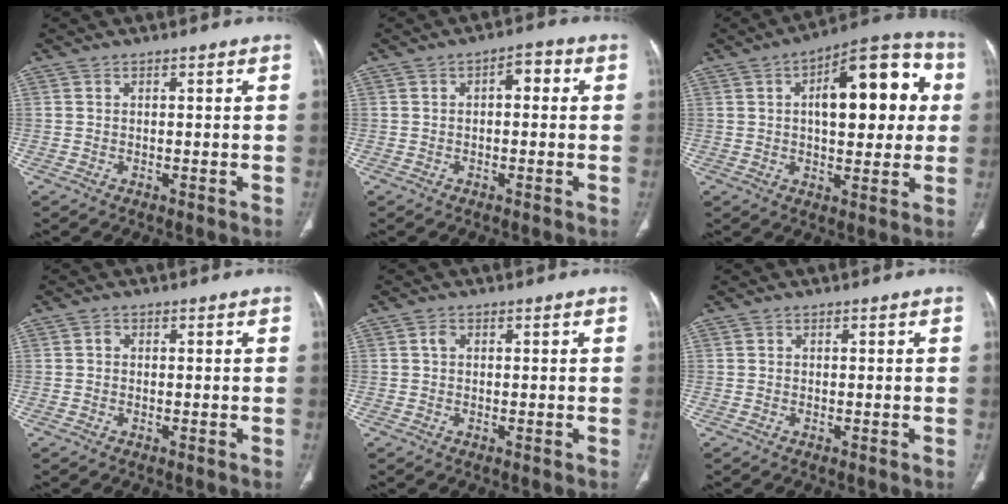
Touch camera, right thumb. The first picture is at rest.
{"total": 3.4, "force": [0.4, 1.8, 2.9], "torque": [-0.033, 0.013, -0.002]}
{"total": 18.8, "force": [3.7, 8.6, 16.3], "torque": [-0.184, 0.024, 0.046]}
{"total": 0.6, "force": [0.0, 0.5, 0.3], "torque": [-0.004, 0.002, -0.003]}
{"total": 1.1, "force": [0.2, 0.8, 0.7], "torque": [-0.014, 0.004, 0.004]}
{"total": 0.0}